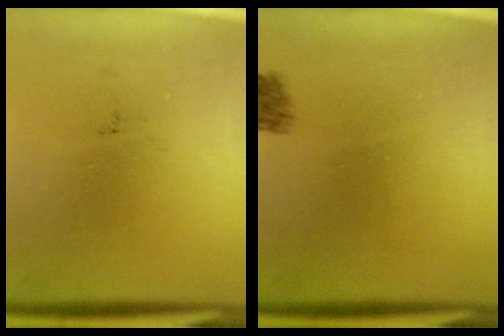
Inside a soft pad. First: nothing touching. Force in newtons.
{"total": 2.5}